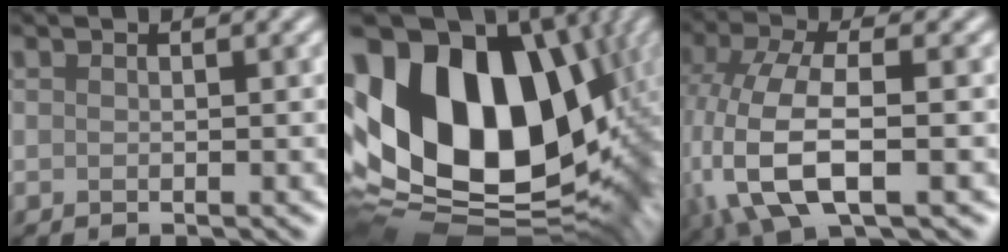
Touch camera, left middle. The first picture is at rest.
{"total": 19.0, "force": [3.0, 13.0, 13.6], "torque": [-0.268, 0.008, 0.059]}
{"total": 9.8, "force": [-2.2, 4.3, 8.5], "torque": [-0.193, -0.007, -0.047]}